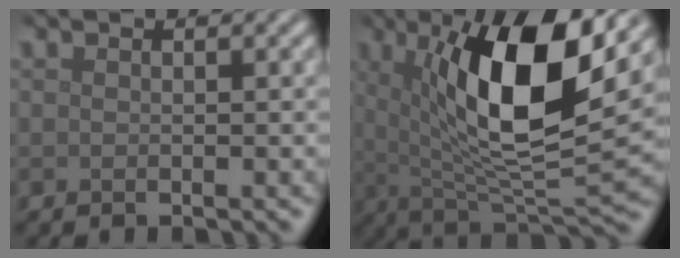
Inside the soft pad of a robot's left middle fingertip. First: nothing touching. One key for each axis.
{"total": 11.5, "fx": 3.4, "fy": 3.5, "fz": 10.4, "tx": -0.161, "ty": -0.013, "tz": 0.064}